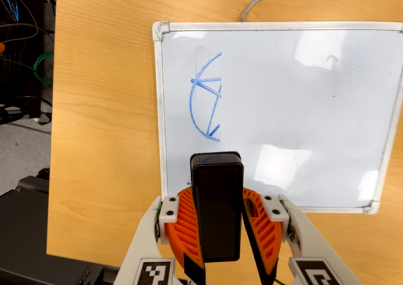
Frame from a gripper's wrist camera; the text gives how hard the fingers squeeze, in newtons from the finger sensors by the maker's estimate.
{"total": 10.1, "left": 10.5, "right": 9.7}